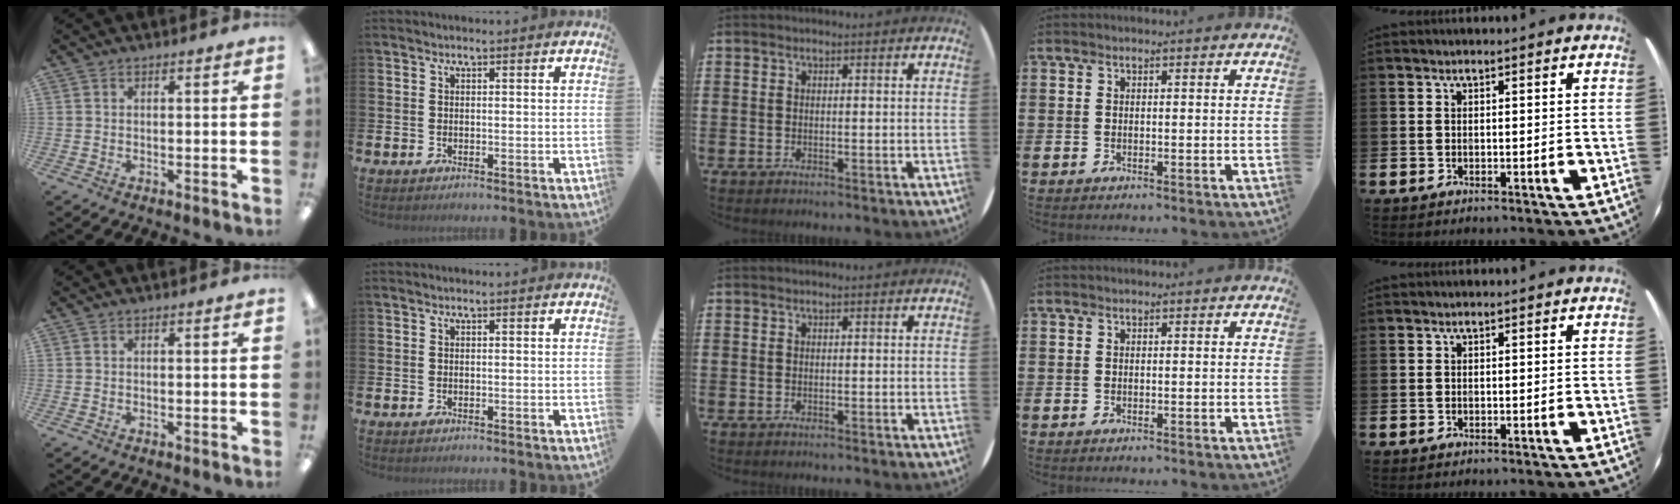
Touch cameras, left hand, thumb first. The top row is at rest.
{}